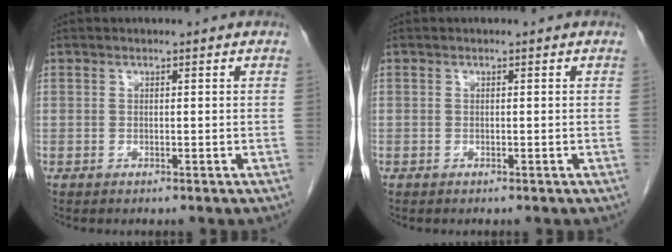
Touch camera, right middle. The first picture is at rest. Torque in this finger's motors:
{"motor_torque": [0.67, -0.63, 0.04, -0.03]}